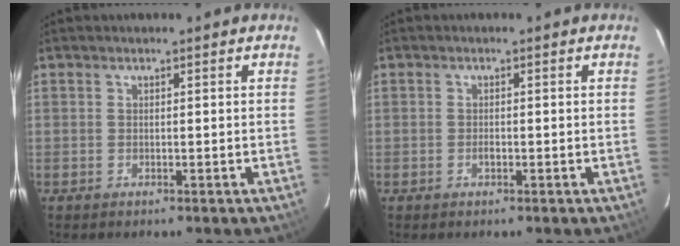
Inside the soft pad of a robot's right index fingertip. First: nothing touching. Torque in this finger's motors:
{"motor_torque": [0.38, 0.30, 0.19, 0.01]}